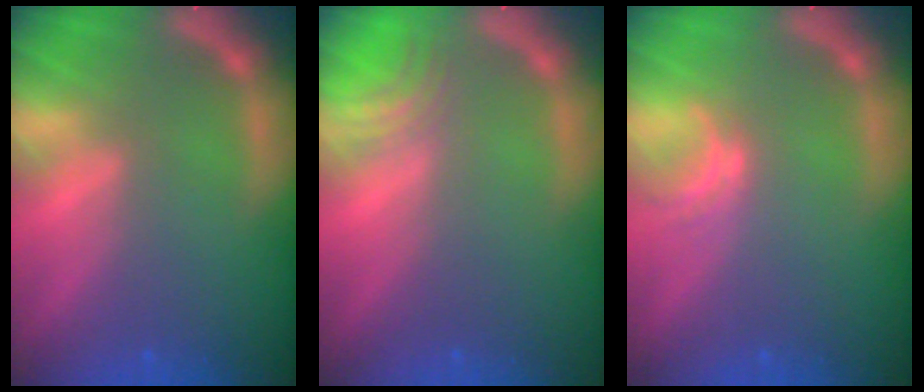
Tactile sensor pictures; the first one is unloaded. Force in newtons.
{"total": 2.5}
{"total": 1.5}